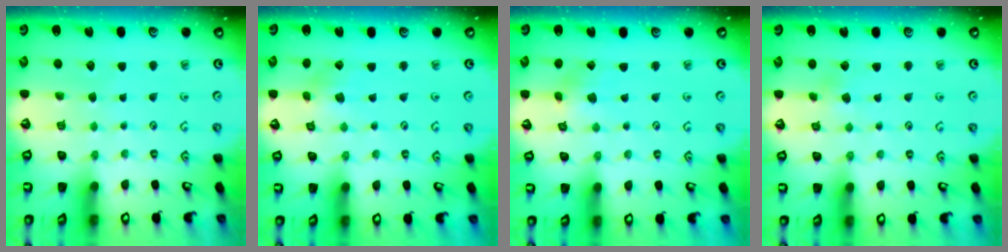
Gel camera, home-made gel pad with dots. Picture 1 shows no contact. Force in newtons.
{"total": 1.9, "press": 1.9, "slide": 0.2}
{"total": 1.9, "press": 1.9, "slide": 0.2}
{"total": 1.8, "press": 1.7, "slide": 0.4}